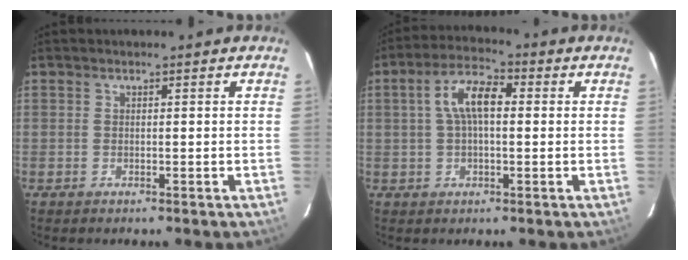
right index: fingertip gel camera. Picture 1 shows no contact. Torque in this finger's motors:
{"motor_torque": [0.79, 0.02, 0.31, 0.10]}